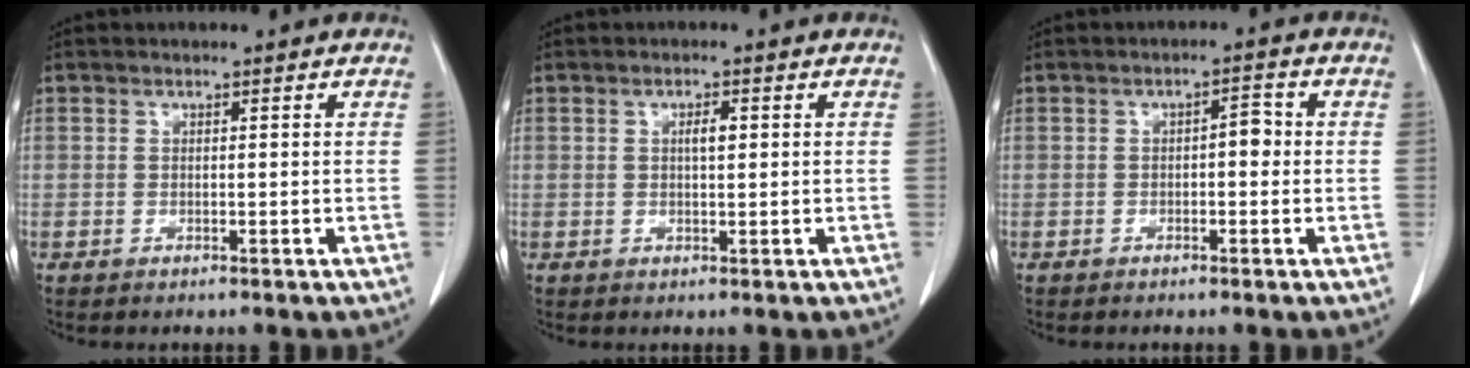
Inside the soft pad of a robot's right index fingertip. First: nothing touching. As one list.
[{"total": 2.4, "force": [0.5, 0.9, 2.2], "torque": [-0.042, 0.004, 0.009]}, {"total": 3.2, "force": [-0.2, 1.5, 2.8], "torque": [-0.044, 0.021, -0.003]}]